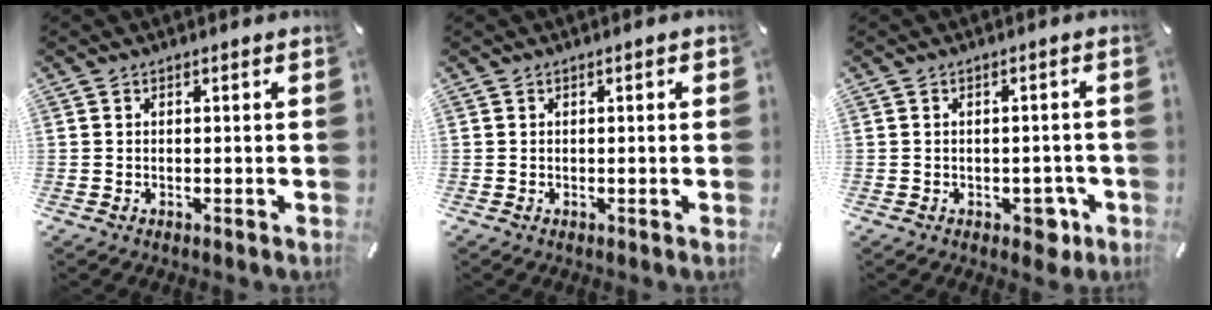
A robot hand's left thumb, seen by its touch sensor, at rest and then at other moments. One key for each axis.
{"total": 1.0, "fx": 0.1, "fy": 0.2, "fz": 1.0, "tx": -0.018, "ty": 0.001, "tz": 0.000}
{"total": 4.8, "fx": -1.9, "fy": 3.2, "fz": 3.0, "tx": -0.029, "ty": 0.006, "tz": -0.035}